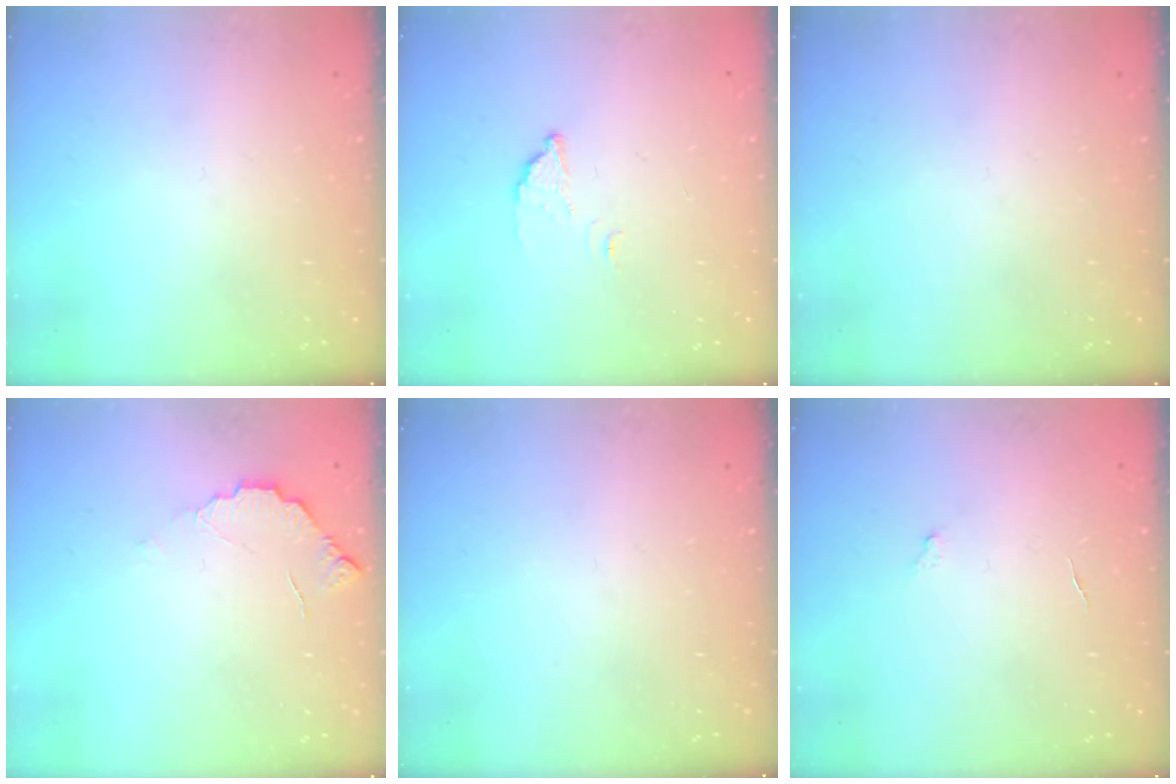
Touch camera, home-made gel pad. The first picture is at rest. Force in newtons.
{"total": 3.0, "press": 3.0, "slide": 0.1}
{"total": 0.0}
{"total": 4.0, "press": 4.0, "slide": 0.3}
{"total": 0.0}
{"total": 2.8, "press": 2.8, "slide": 0.2}